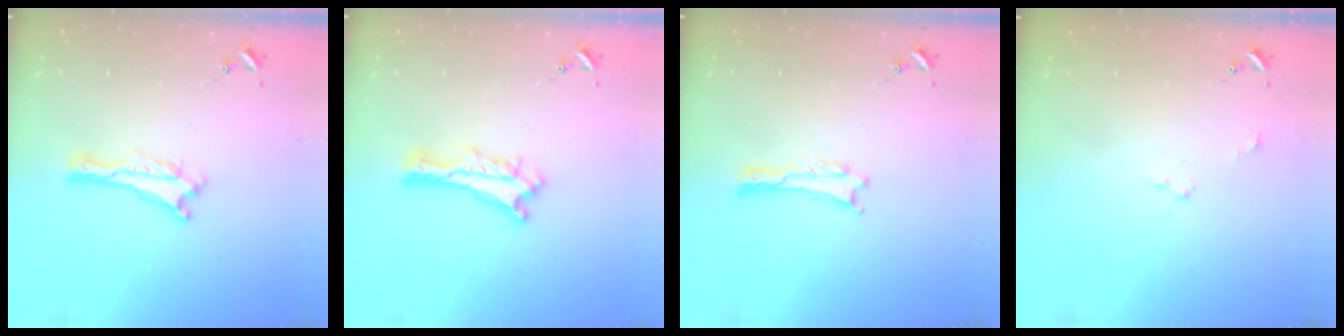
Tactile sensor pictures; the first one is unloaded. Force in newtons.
{"total": 1.4, "press": 1.4, "slide": 0.2}
{"total": 0.0}
{"total": 2.0, "press": 2.0, "slide": 0.1}